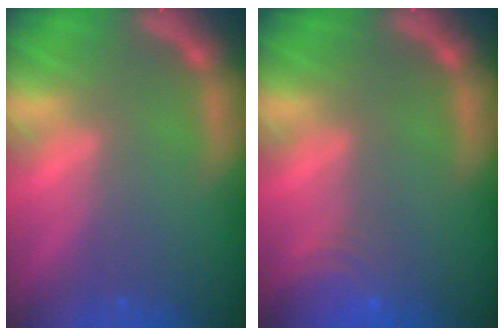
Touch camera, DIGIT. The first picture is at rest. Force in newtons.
{"total": 4.5}